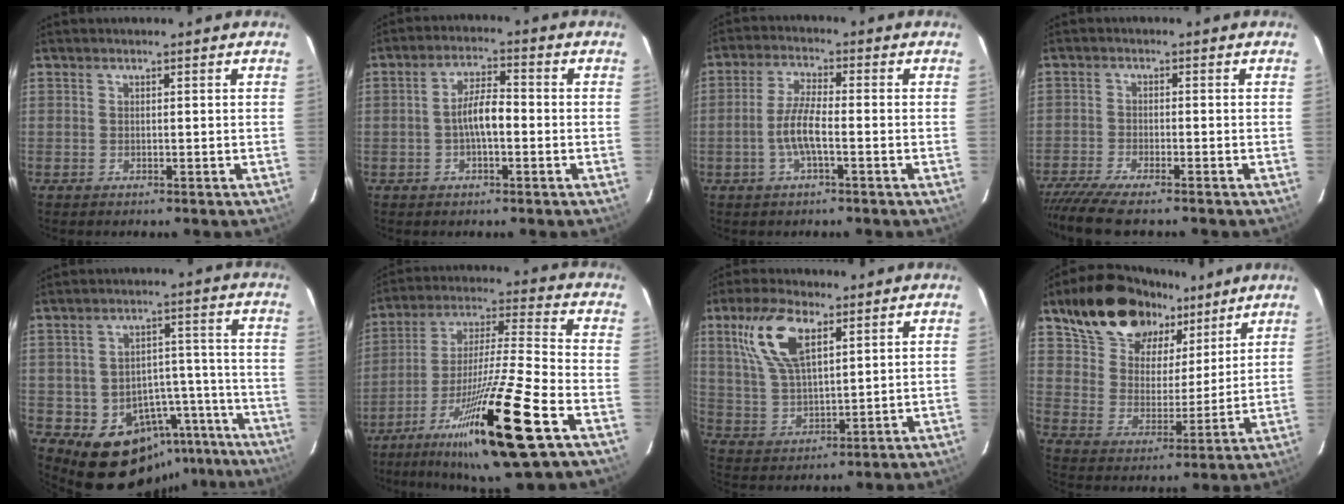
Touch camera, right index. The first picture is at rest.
{"total": 5.5, "force": [-1.1, 1.8, 5.1], "torque": [-0.095, 0.013, -0.019]}
{"total": 6.2, "force": [-1.9, 1.2, 5.8], "torque": [-0.119, 0.001, -0.039]}
{"total": 8.5, "force": [-7.2, 0.9, 4.3], "torque": [-0.109, -0.035, -0.132]}
{"total": 15.5, "force": [-11.4, 9.6, 4.1], "torque": [-0.063, 0.063, -0.125]}
{"total": 22.0, "force": [-12.2, 0.7, 18.3], "torque": [-0.347, -0.046, -0.215]}
{"total": 12.2, "force": [5.9, 5.1, 9.4], "torque": [-0.190, 0.016, 0.123]}
{"total": 20.2, "force": [13.2, 11.1, 10.5], "torque": [-0.216, 0.064, 0.238]}